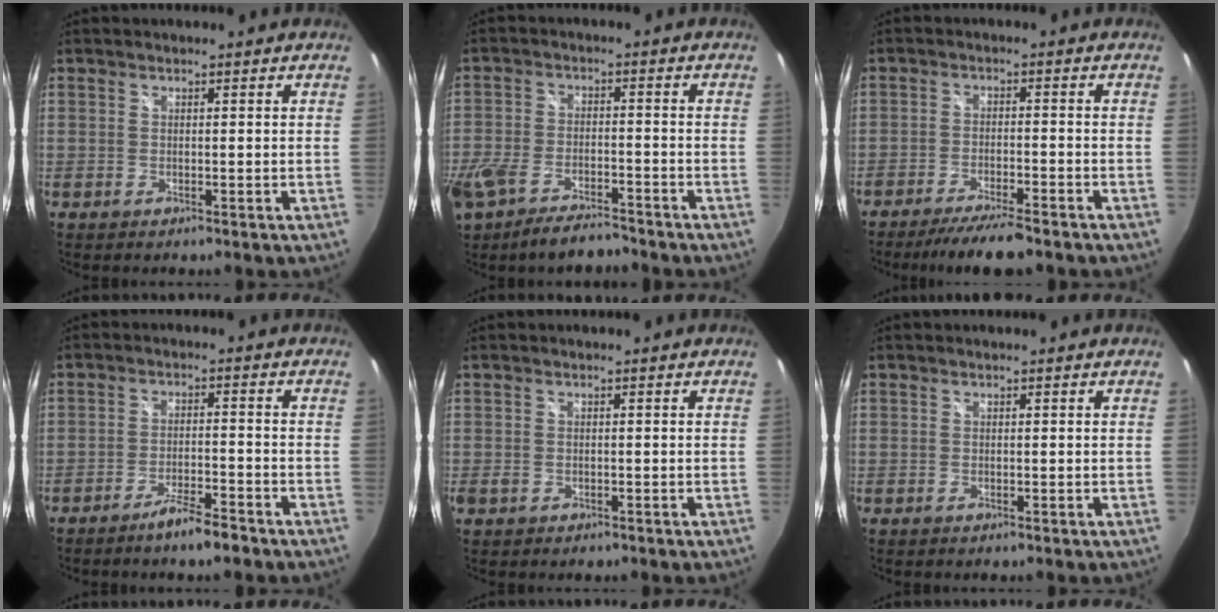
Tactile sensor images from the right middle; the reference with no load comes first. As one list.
[{"total": 12.3, "force": [-9.1, 5.2, 6.5], "torque": [-0.163, -0.031, -0.159]}, {"total": 9.0, "force": [-7.7, 1.2, 4.5], "torque": [-0.099, -0.014, -0.124]}, {"total": 5.3, "force": [-4.3, 0.5, 2.9], "torque": [-0.070, -0.002, -0.073]}, {"total": 1.8, "force": [-0.8, 1.4, 0.9], "torque": [-0.017, -0.005, -0.014]}, {"total": 0.0}]